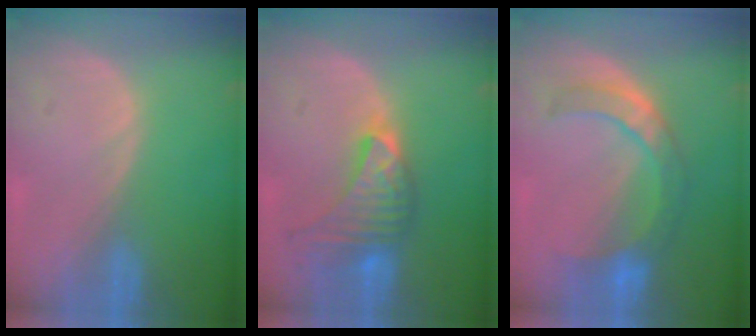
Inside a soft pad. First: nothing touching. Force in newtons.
{"total": 7.6, "press": 7.6, "slide": 1.0}
{"total": 7.3, "press": 7.1, "slide": 1.6}